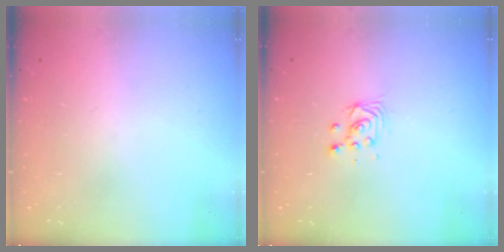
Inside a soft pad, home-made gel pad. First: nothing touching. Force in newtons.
{"total": 3.3, "press": 3.3, "slide": 0.4}